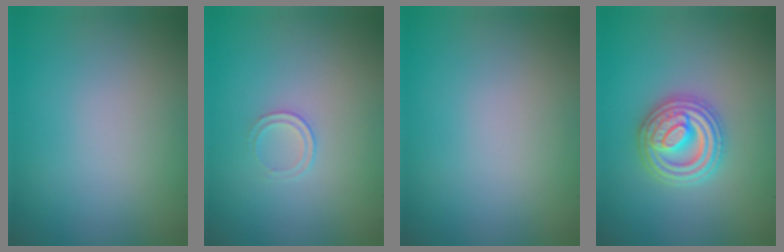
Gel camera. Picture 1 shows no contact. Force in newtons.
{"total": 1.0, "press": 0.5, "slide": 0.9}
{"total": 0.0}
{"total": 4.5, "press": 4.5, "slide": 0.6}